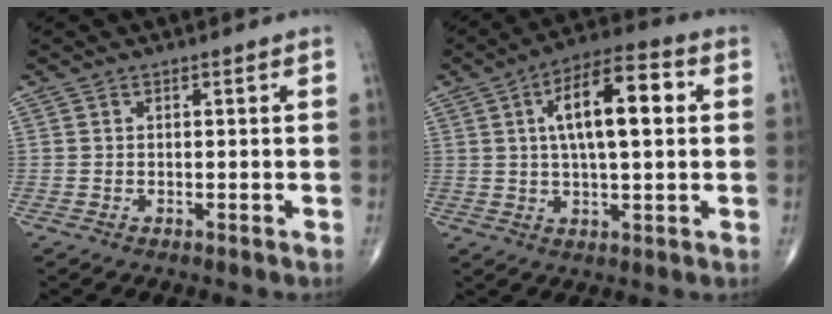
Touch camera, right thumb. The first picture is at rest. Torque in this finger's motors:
{"motor_torque": [0.86, 3.32, 1.48, 0.57, 0.32]}